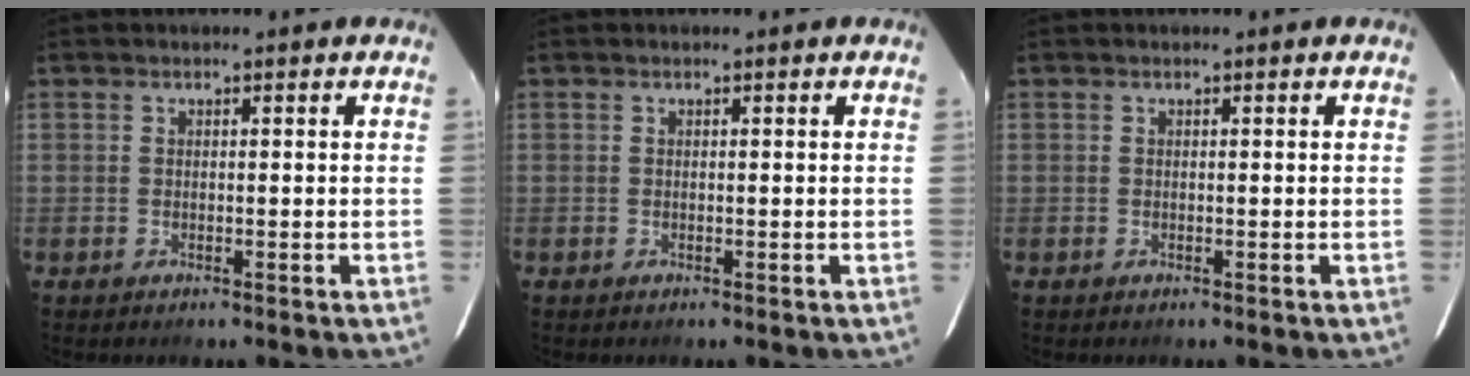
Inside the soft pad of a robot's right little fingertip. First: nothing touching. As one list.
[{"total": 0.0}, {"total": 0.0}]